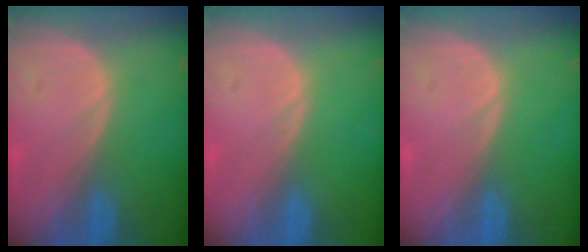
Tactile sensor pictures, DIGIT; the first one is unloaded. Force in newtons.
{"total": 0.0}
{"total": 0.0}